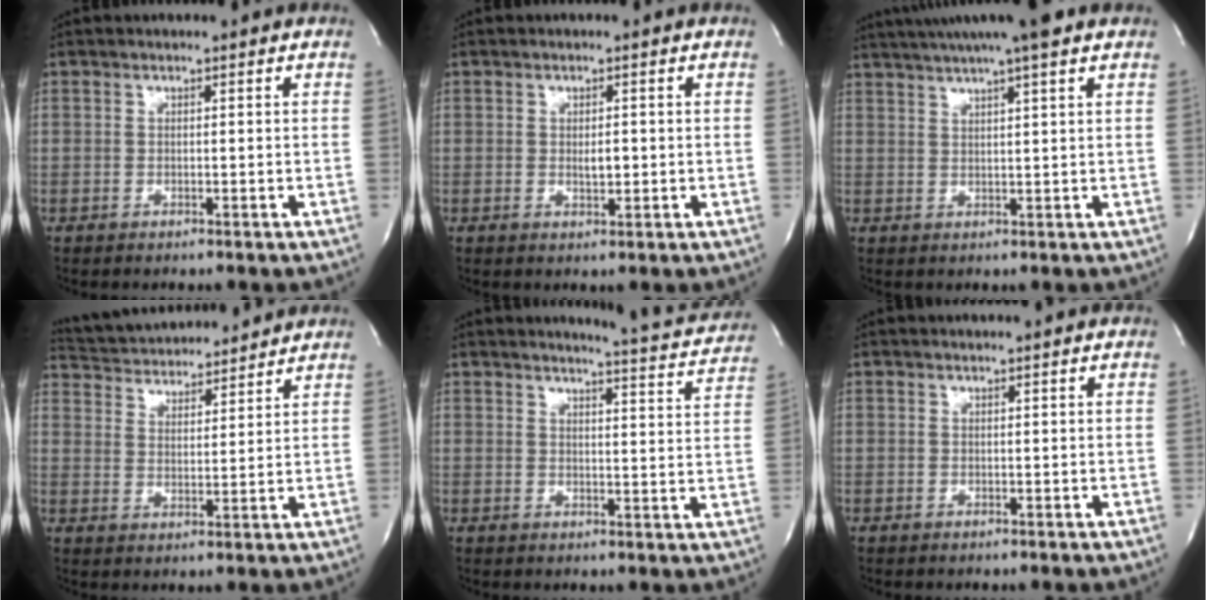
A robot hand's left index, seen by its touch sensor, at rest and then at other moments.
{"total": 1.8, "force": [0.0, 0.7, 1.7], "torque": [-0.029, -0.002, 0.002]}
{"total": 11.5, "force": [9.2, -0.3, 6.8], "torque": [-0.119, 0.027, 0.125]}
{"total": 14.3, "force": [13.6, 2.5, 3.9], "torque": [-0.071, 0.028, 0.215]}
{"total": 10.0, "force": [9.8, 0.0, 1.7], "torque": [-0.026, -0.038, 0.104]}
{"total": 0.8, "force": [0.8, -0.1, 0.2], "torque": [-0.004, 0.007, 0.016]}